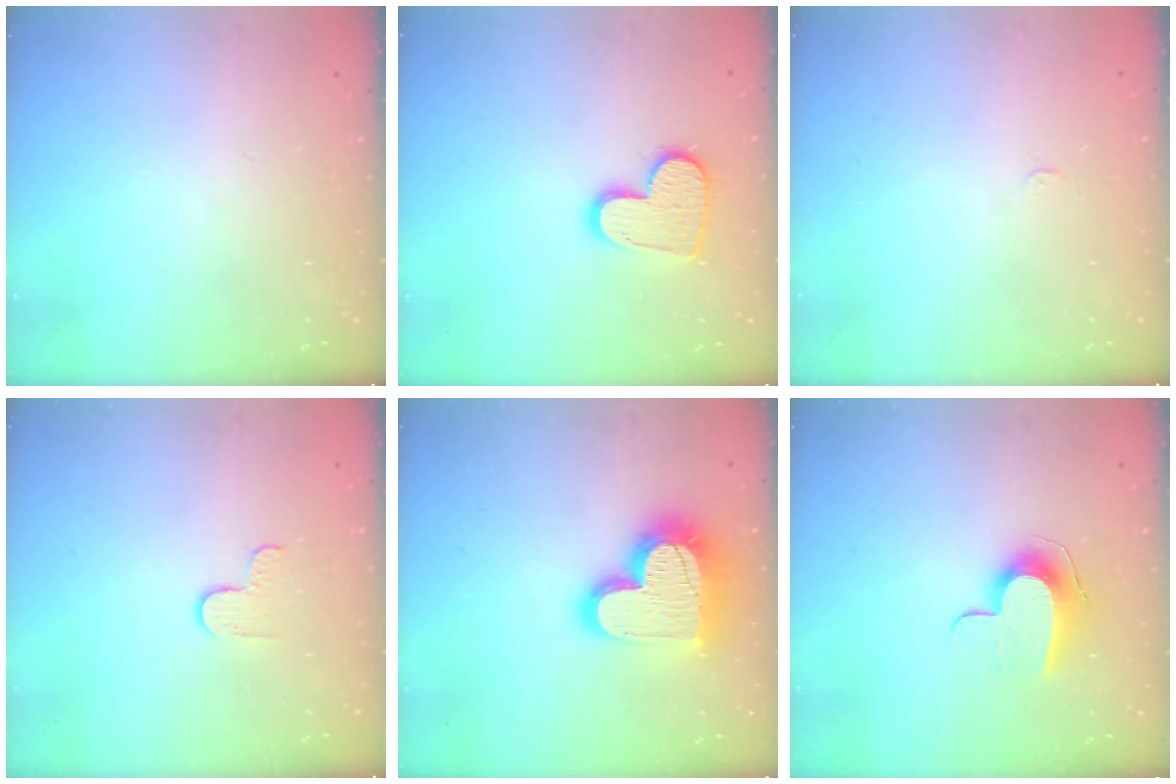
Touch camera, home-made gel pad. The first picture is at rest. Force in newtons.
{"total": 13.0, "press": 13.0, "slide": 1.0}
{"total": 2.4, "press": 2.4, "slide": 0.3}
{"total": 3.0, "press": 3.0, "slide": 0.4}
{"total": 21.1, "press": 21.1, "slide": 1.5}
{"total": 10.1, "press": 10.1, "slide": 0.5}